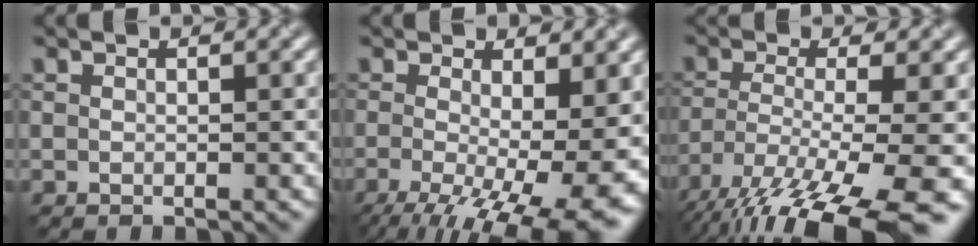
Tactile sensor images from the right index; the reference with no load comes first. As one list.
[{"total": 13.9, "force": [-3.8, 5.8, 12.0], "torque": [-0.190, -0.032, -0.040]}, {"total": 13.2, "force": [-8.5, 3.8, 9.4], "torque": [-0.205, -0.029, -0.120]}]